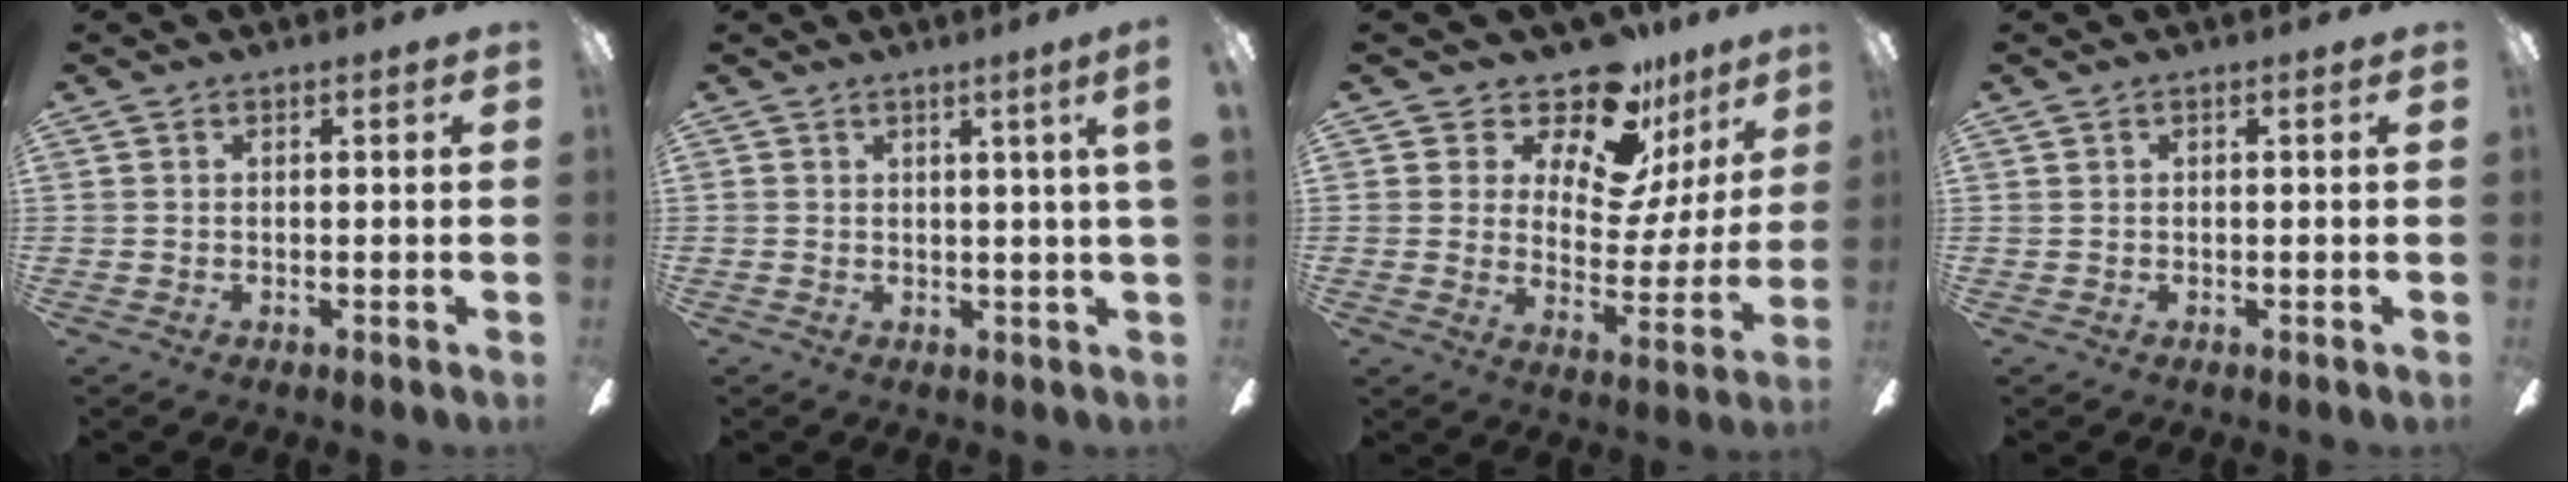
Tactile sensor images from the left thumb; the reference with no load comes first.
{"total": 3.0, "force": [1.2, -0.6, 2.7], "torque": [-0.041, -0.010, 0.016]}
{"total": 15.9, "force": [12.6, 6.7, 7.0], "torque": [-0.109, -0.095, 0.216]}
{"total": 0.0}